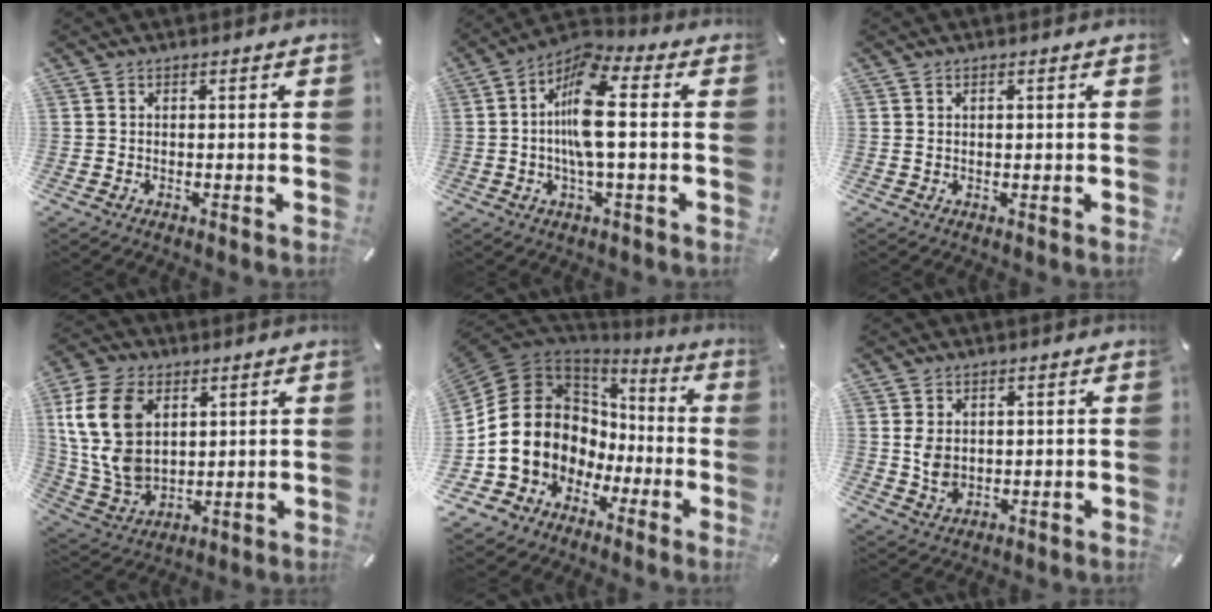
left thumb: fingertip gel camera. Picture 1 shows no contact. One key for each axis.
{"total": 12.1, "fx": -0.4, "fy": 3.8, "fz": 11.5, "tx": -0.233, "ty": -0.002, "tz": -0.009}
{"total": 1.0, "fx": 0.4, "fy": 0.5, "fz": 0.9, "tx": -0.017, "ty": 0.002, "tz": 0.006}
{"total": 17.3, "fx": 4.3, "fy": 12.7, "fz": 10.9, "tx": -0.256, "ty": -0.006, "tz": 0.077}
{"total": 15.5, "fx": -2.0, "fy": 13.9, "fz": 6.6, "tx": -0.150, "ty": -0.015, "tz": -0.027}
{"total": 5.4, "fx": 0.6, "fy": 4.1, "fz": 3.5, "tx": -0.072, "ty": -0.009, "tz": 0.006}